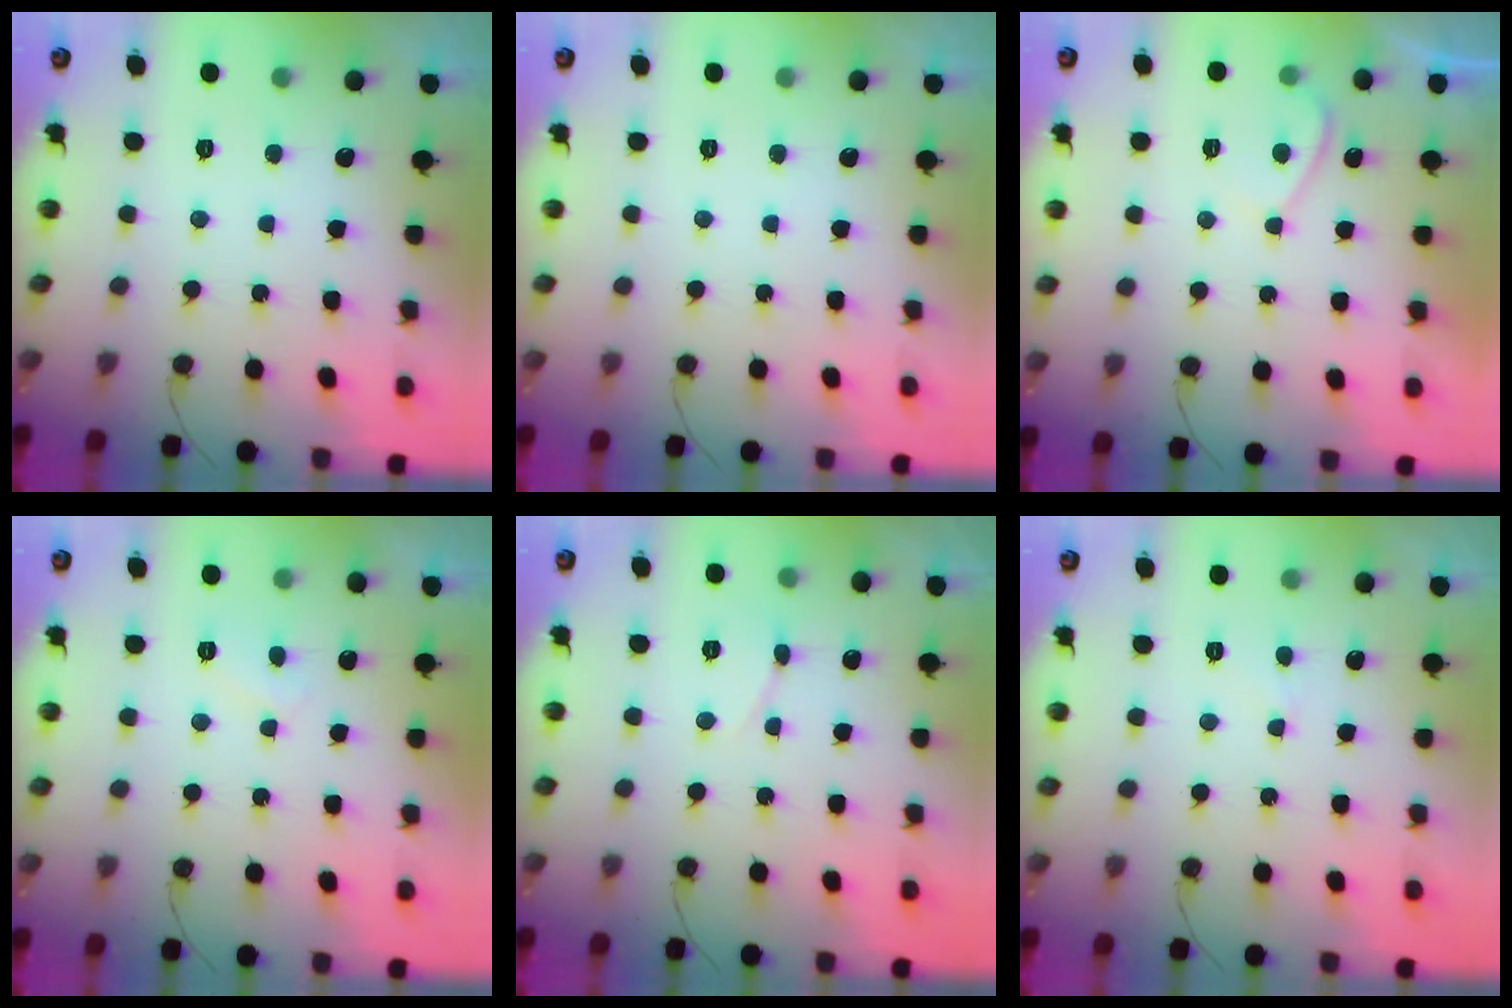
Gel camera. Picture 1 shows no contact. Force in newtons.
{"total": 0.0}
{"total": 2.7, "press": 2.7, "slide": 0.4}
{"total": 3.8, "press": 3.7, "slide": 0.5}
{"total": 2.9, "press": 2.9, "slide": 0.3}
{"total": 3.0, "press": 3.0, "slide": 0.3}